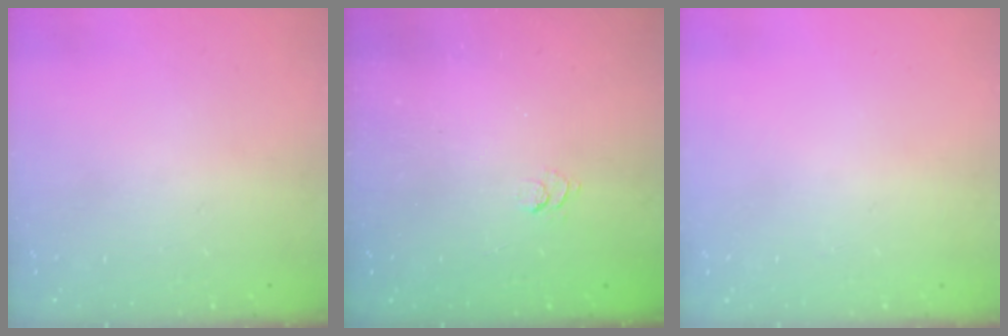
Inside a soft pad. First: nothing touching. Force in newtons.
{"total": 2.5, "press": 2.0, "slide": 1.4}
{"total": 0.0}